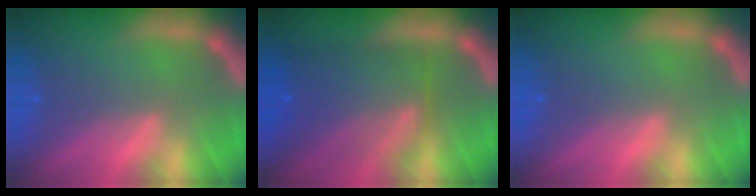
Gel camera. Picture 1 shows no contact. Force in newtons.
{"total": 8.6}
{"total": 0.0}